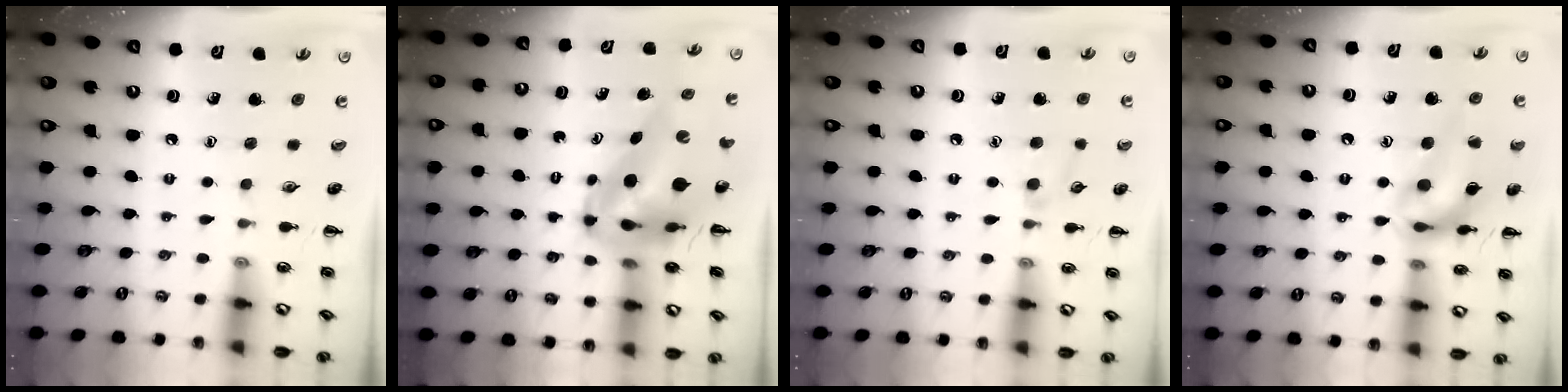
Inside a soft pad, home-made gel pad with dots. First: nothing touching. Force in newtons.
{"total": 12.0, "press": 11.4, "slide": 3.7}
{"total": 6.2, "press": 5.9, "slide": 2.0}
{"total": 16.4, "press": 16.3, "slide": 2.3}